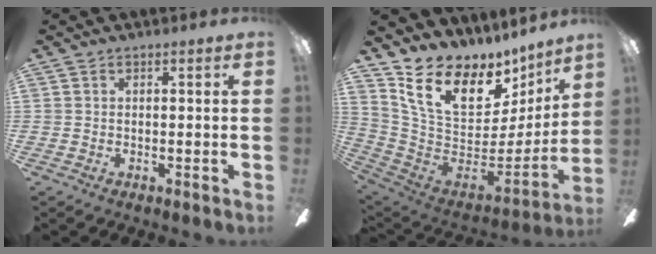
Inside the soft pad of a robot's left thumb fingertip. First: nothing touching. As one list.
[{"total": 18.9, "force": [12.4, 9.8, 10.3], "torque": [-0.179, -0.096, 0.226]}]